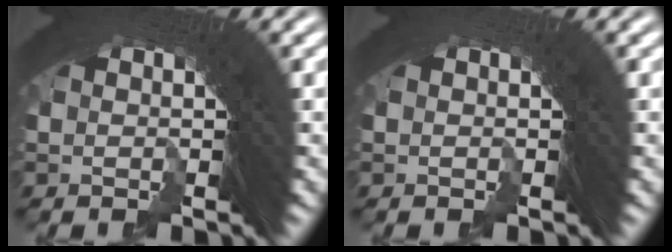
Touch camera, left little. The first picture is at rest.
{"total": 0.0}